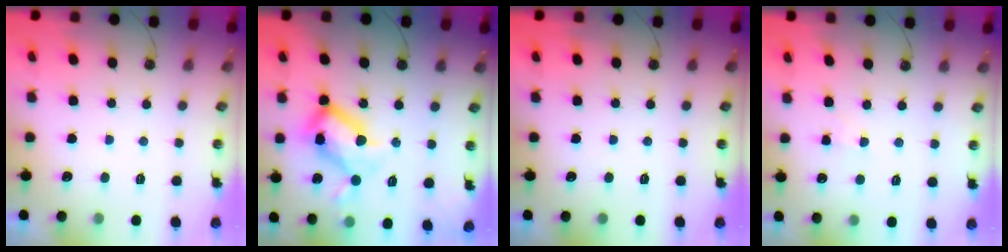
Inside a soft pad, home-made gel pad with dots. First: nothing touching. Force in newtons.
{"total": 22.8, "press": 22.6, "slide": 2.5}
{"total": 0.0}
{"total": 3.8, "press": 3.7, "slide": 0.5}